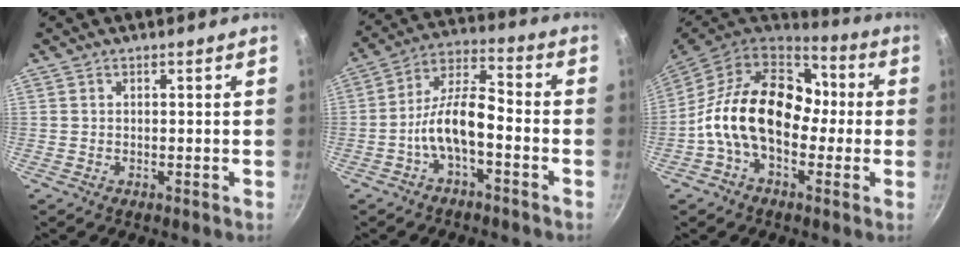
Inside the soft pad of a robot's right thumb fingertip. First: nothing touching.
{"total": 9.8, "force": [-3.7, 4.0, 8.2], "torque": [-0.149, 0.049, -0.077]}
{"total": 19.3, "force": [-0.9, 13.2, 14.0], "torque": [-0.196, 0.037, -0.035]}